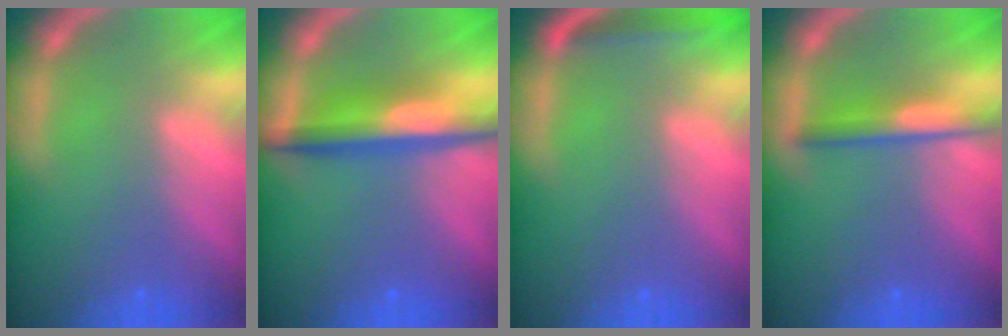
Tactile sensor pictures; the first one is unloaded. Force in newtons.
{"total": 5.5}
{"total": 1.9}
{"total": 3.0}